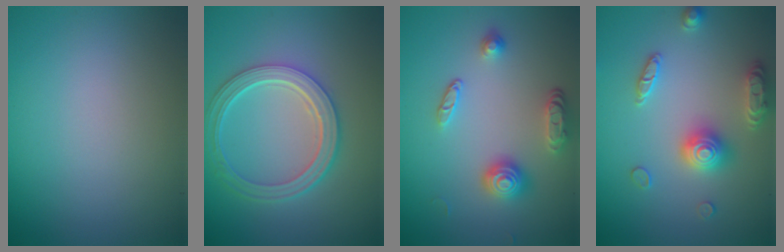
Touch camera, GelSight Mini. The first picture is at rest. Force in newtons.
{"total": 5.2, "press": 3.9, "slide": 3.5}
{"total": 3.3, "press": 2.9, "slide": 1.6}
{"total": 3.7, "press": 3.7, "slide": 0.7}